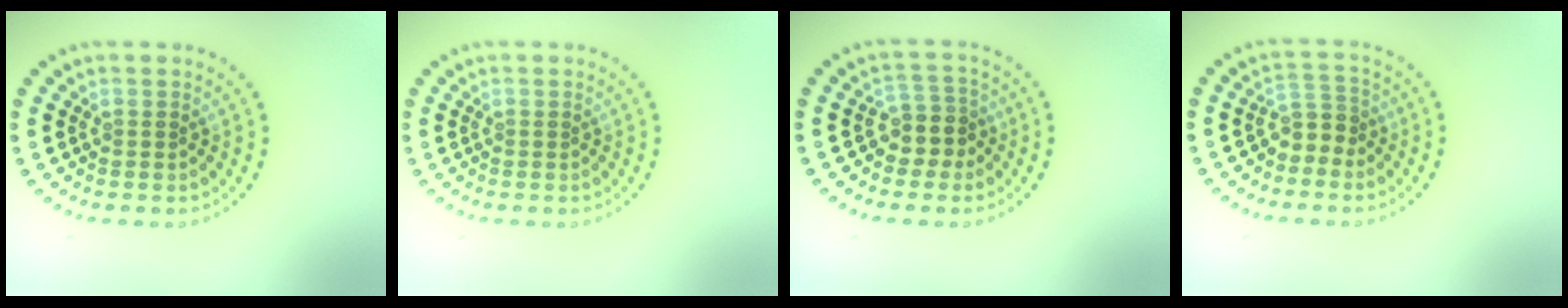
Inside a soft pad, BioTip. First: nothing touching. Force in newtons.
{"total": 0.0}
{"total": 2.5, "press": 2.0, "slide": 1.5}
{"total": 2.2, "press": 1.7, "slide": 1.4}